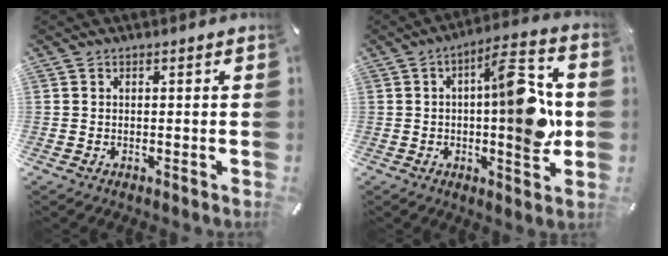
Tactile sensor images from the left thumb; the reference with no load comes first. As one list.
[{"total": 16.9, "force": [1.2, 5.4, 16.0], "torque": [-0.223, -0.007, 0.013]}]